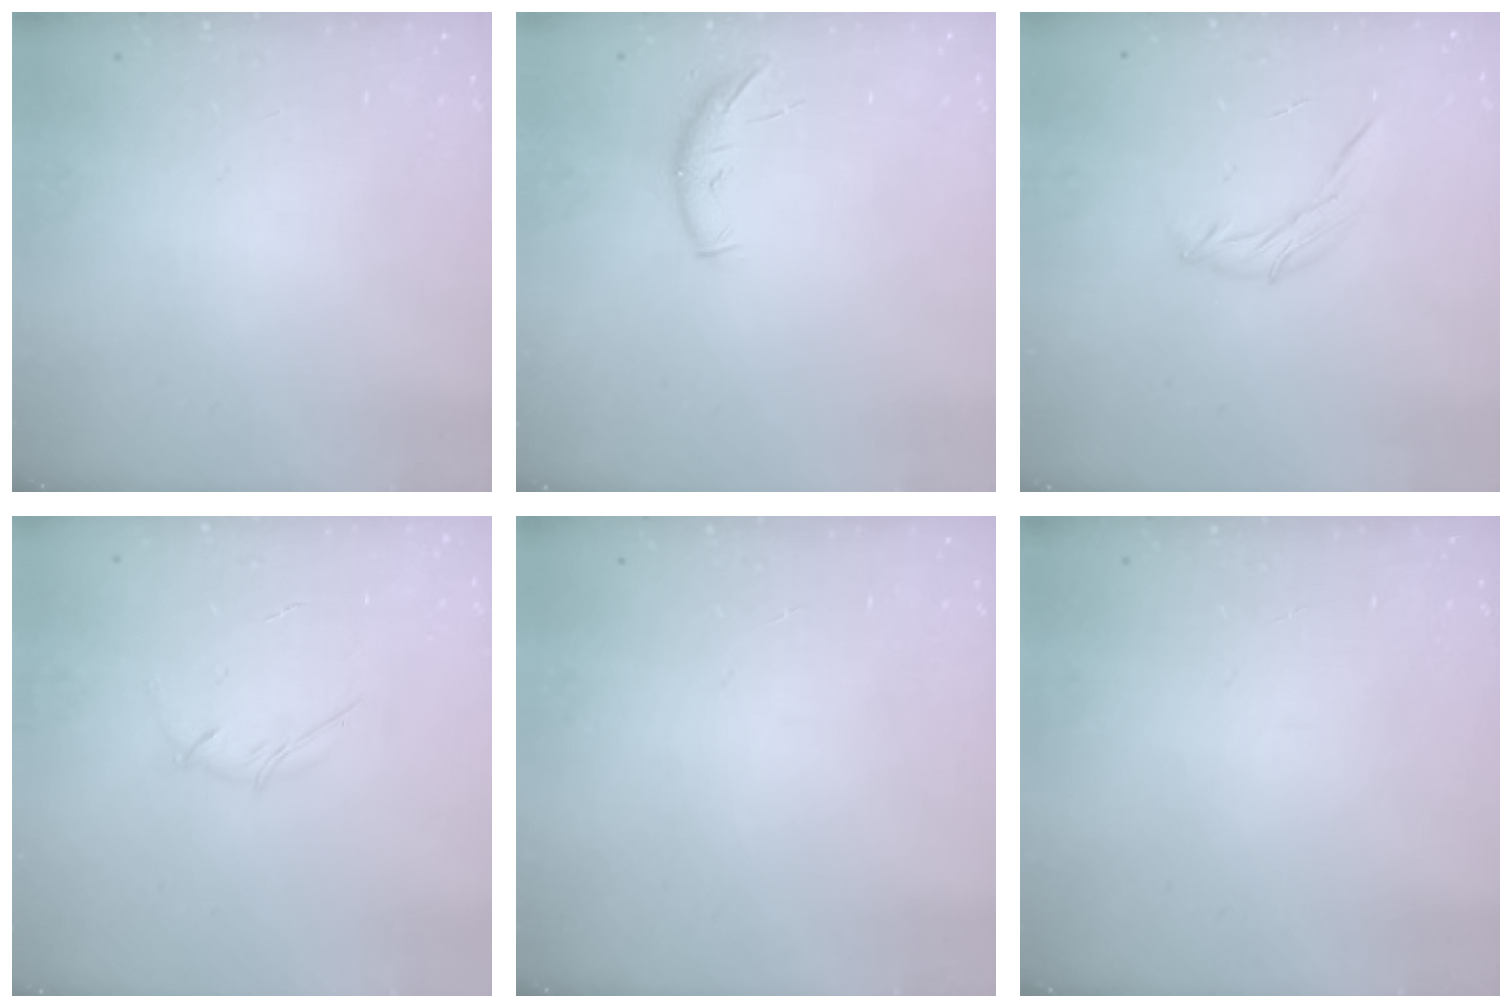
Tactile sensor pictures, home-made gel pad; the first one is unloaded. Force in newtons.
{"total": 7.2, "press": 7.1, "slide": 1.3}
{"total": 6.7, "press": 6.6, "slide": 1.3}
{"total": 3.6, "press": 3.5, "slide": 0.9}
{"total": 0.0}
{"total": 0.0}